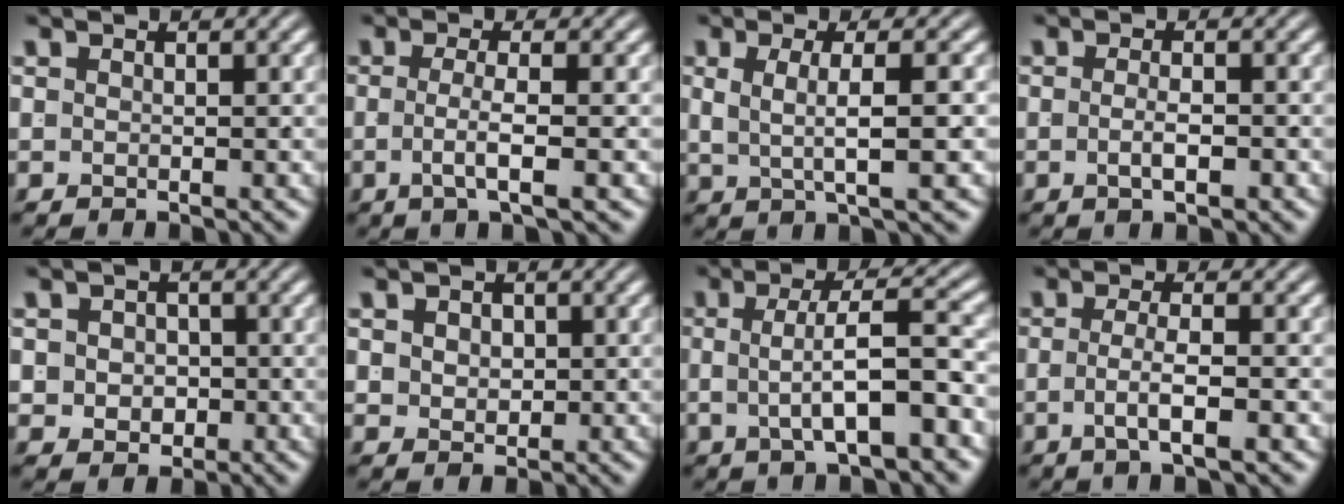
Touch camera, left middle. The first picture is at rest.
{"total": 2.7, "force": [-0.9, -0.6, 2.4], "torque": [-0.044, -0.011, -0.011]}
{"total": 3.7, "force": [0.9, 0.3, 3.6], "torque": [-0.057, -0.002, 0.020]}
{"total": 2.0, "force": [-1.2, 0.0, 1.6], "torque": [-0.029, -0.009, -0.016]}
{"total": 3.6, "force": [-0.5, 3.2, 1.7], "torque": [-0.028, -0.015, -0.002]}
{"total": 1.6, "force": [0.5, 1.2, 1.0], "torque": [-0.021, -0.013, 0.021]}
{"total": 5.1, "force": [-1.5, 1.2, 4.7], "torque": [-0.066, -0.002, -0.015]}
{"total": 2.8, "force": [-1.3, -0.3, 2.5], "torque": [-0.040, -0.009, -0.017]}